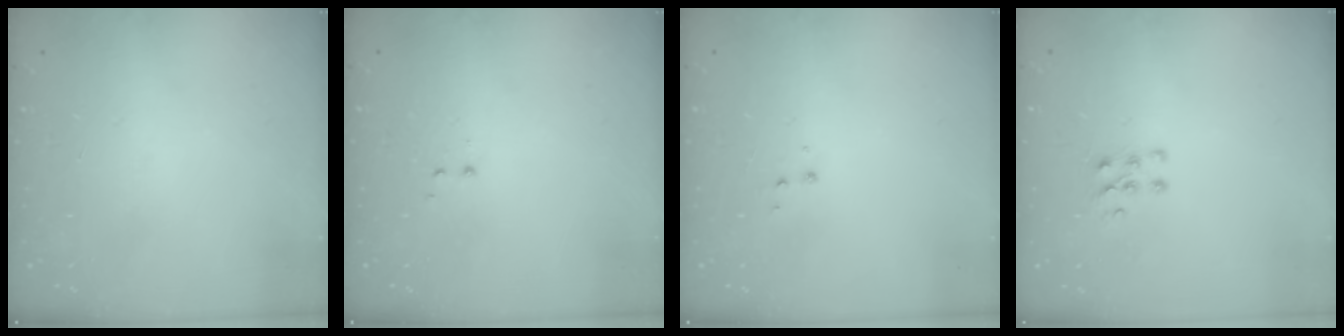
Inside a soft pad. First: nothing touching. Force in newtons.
{"total": 1.2, "press": 1.1, "slide": 0.5}
{"total": 3.9, "press": 3.9, "slide": 0.5}
{"total": 5.5, "press": 5.4, "slide": 1.1}